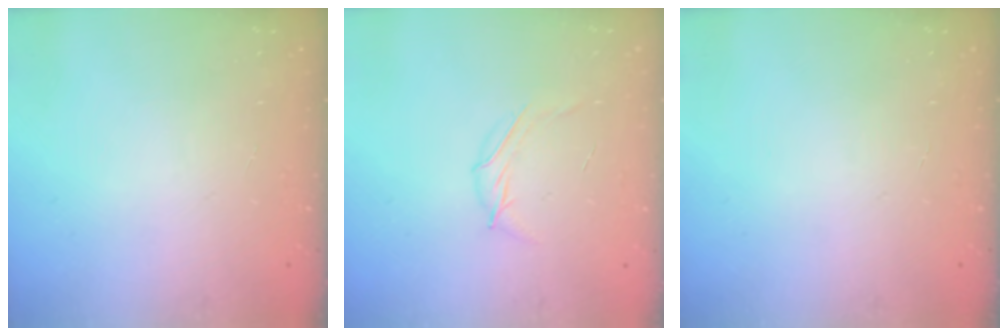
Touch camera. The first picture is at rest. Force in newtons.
{"total": 5.2, "press": 5.1, "slide": 1.0}
{"total": 0.0}